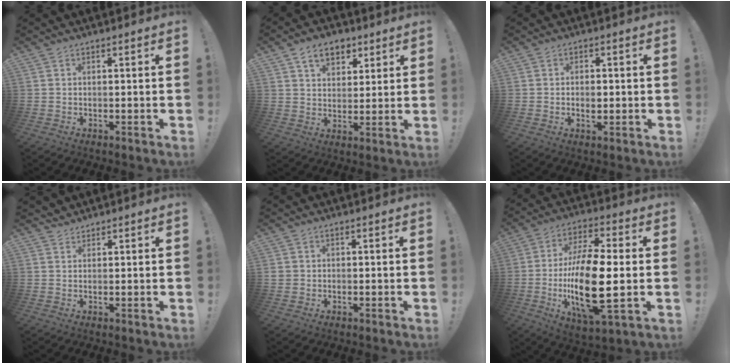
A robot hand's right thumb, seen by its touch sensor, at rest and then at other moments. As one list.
[{"total": 9.6, "force": [5.3, 6.3, 4.9], "torque": [-0.068, -0.016, 0.100]}, {"total": 2.6, "force": [-0.4, 1.7, 1.9], "torque": [-0.019, 0.000, -0.010]}, {"total": 2.1, "force": [2.0, 0.6, 0.0], "torque": [0.005, -0.012, 0.038]}, {"total": 1.2, "force": [0.0, 1.2, 0.1], "torque": [-0.002, 0.003, 0.000]}, {"total": 21.1, "force": [-2.7, 7.5, 19.6], "torque": [-0.381, -0.010, -0.046]}]